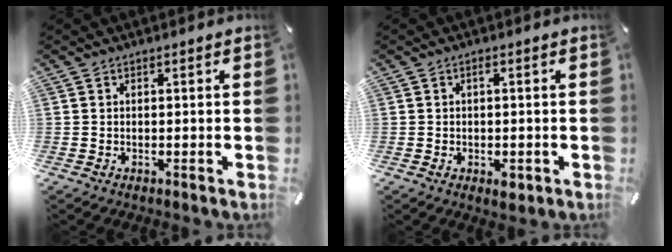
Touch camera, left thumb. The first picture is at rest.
{"total": 2.7, "force": [-0.6, 1.6, 2.1], "torque": [-0.038, 0.006, -0.010]}